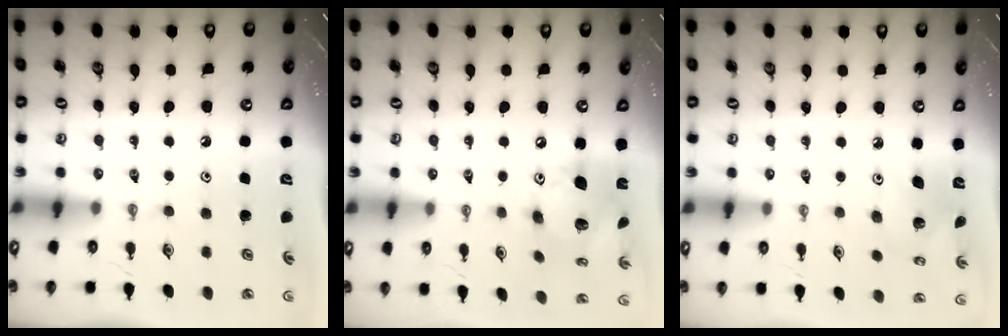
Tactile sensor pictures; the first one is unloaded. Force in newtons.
{"total": 15.3, "press": 15.2, "slide": 1.4}
{"total": 4.8, "press": 4.7, "slide": 0.5}